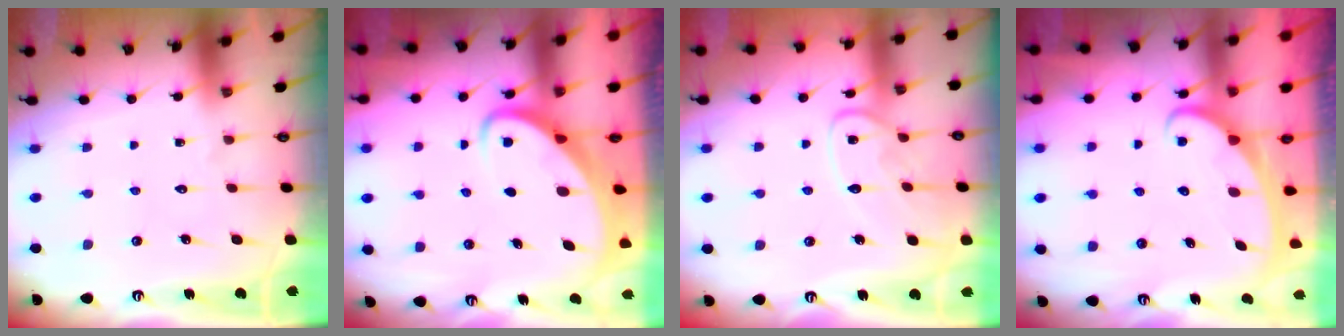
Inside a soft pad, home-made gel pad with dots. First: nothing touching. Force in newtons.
{"total": 3.3, "press": 3.2, "slide": 0.4}
{"total": 12.0, "press": 12.0, "slide": 0.8}
{"total": 2.4, "press": 2.4, "slide": 0.4}